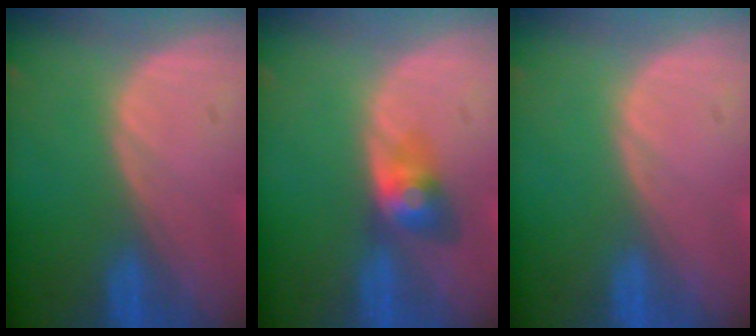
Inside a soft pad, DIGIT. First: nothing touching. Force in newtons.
{"total": 3.9, "press": 3.9, "slide": 0.3}
{"total": 0.0}